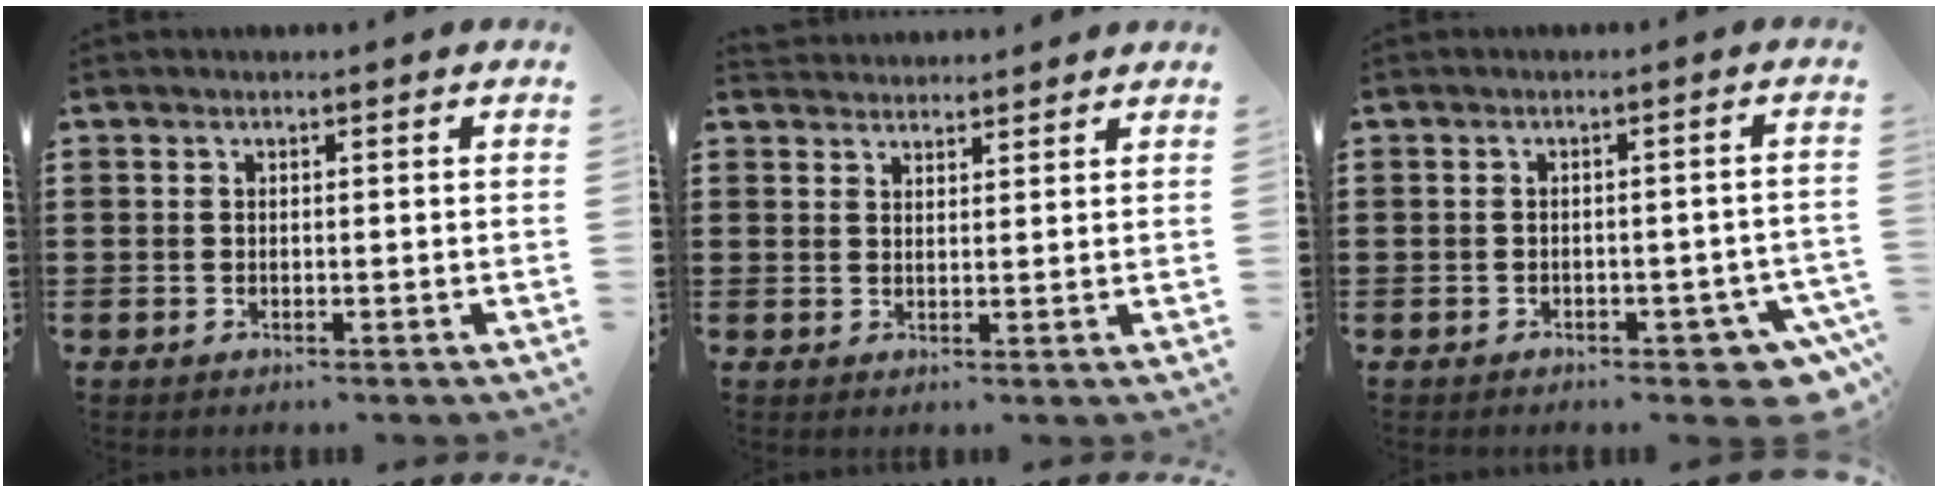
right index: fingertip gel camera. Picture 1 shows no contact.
{"total": 2.3, "force": [2.2, -0.3, -0.6], "torque": [0.008, -0.002, 0.044]}
{"total": 3.7, "force": [-3.1, 0.9, 1.8], "torque": [-0.027, -0.001, -0.060]}